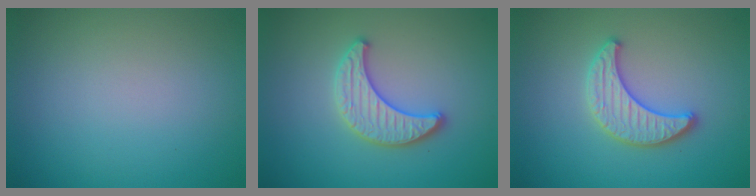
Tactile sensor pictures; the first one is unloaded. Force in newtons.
{"total": 3.2, "press": 3.2, "slide": 0.3}
{"total": 3.2, "press": 3.2, "slide": 0.3}